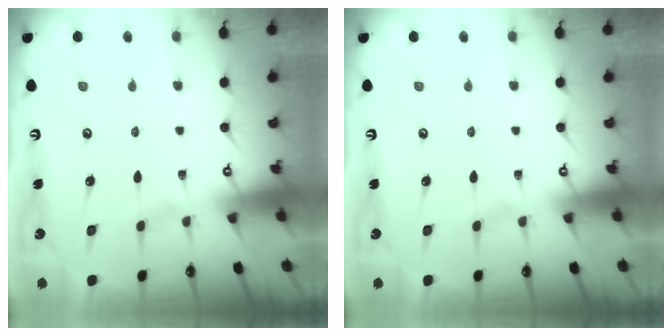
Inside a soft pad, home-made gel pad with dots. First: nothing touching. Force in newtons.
{"total": 0.0}